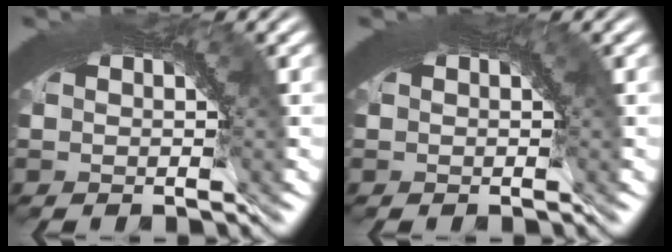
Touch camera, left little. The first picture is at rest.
{"total": 0.8, "force": [0.2, 0.3, 0.7], "torque": [-0.008, 0.001, 0.003]}